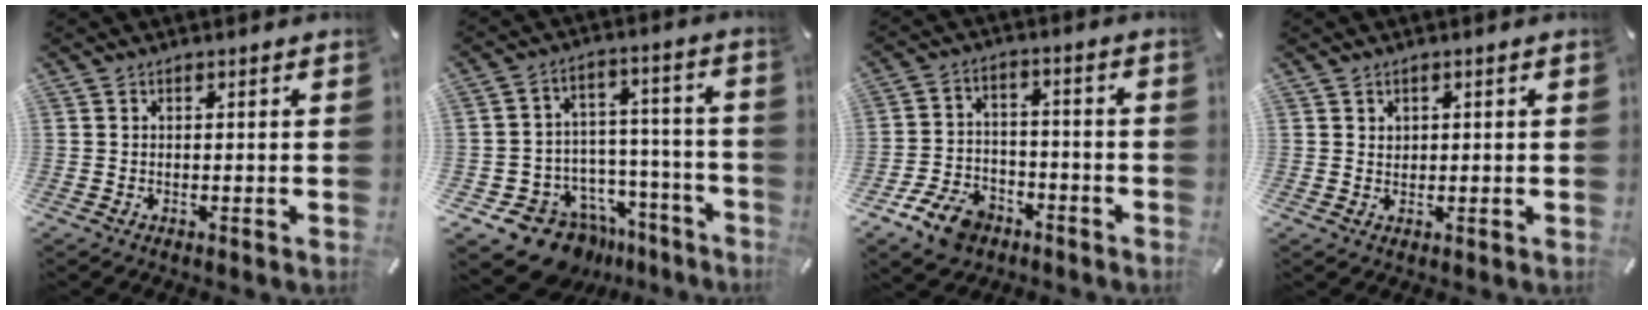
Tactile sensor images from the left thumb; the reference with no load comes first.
{"total": 13.3, "force": [-9.7, 8.2, 4.0], "torque": [-0.055, 0.057, -0.161]}
{"total": 10.2, "force": [-6.6, 6.5, 4.3], "torque": [-0.082, 0.045, -0.119]}
{"total": 1.5, "force": [0.7, 1.4, 0.2], "torque": [0.004, -0.001, 0.011]}